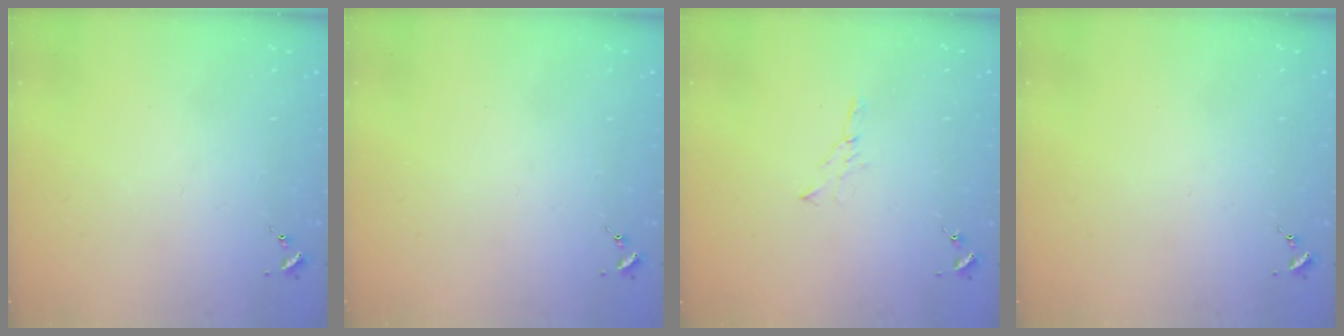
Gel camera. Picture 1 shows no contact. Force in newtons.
{"total": 0.0}
{"total": 2.6, "press": 2.6, "slide": 0.3}
{"total": 0.0}